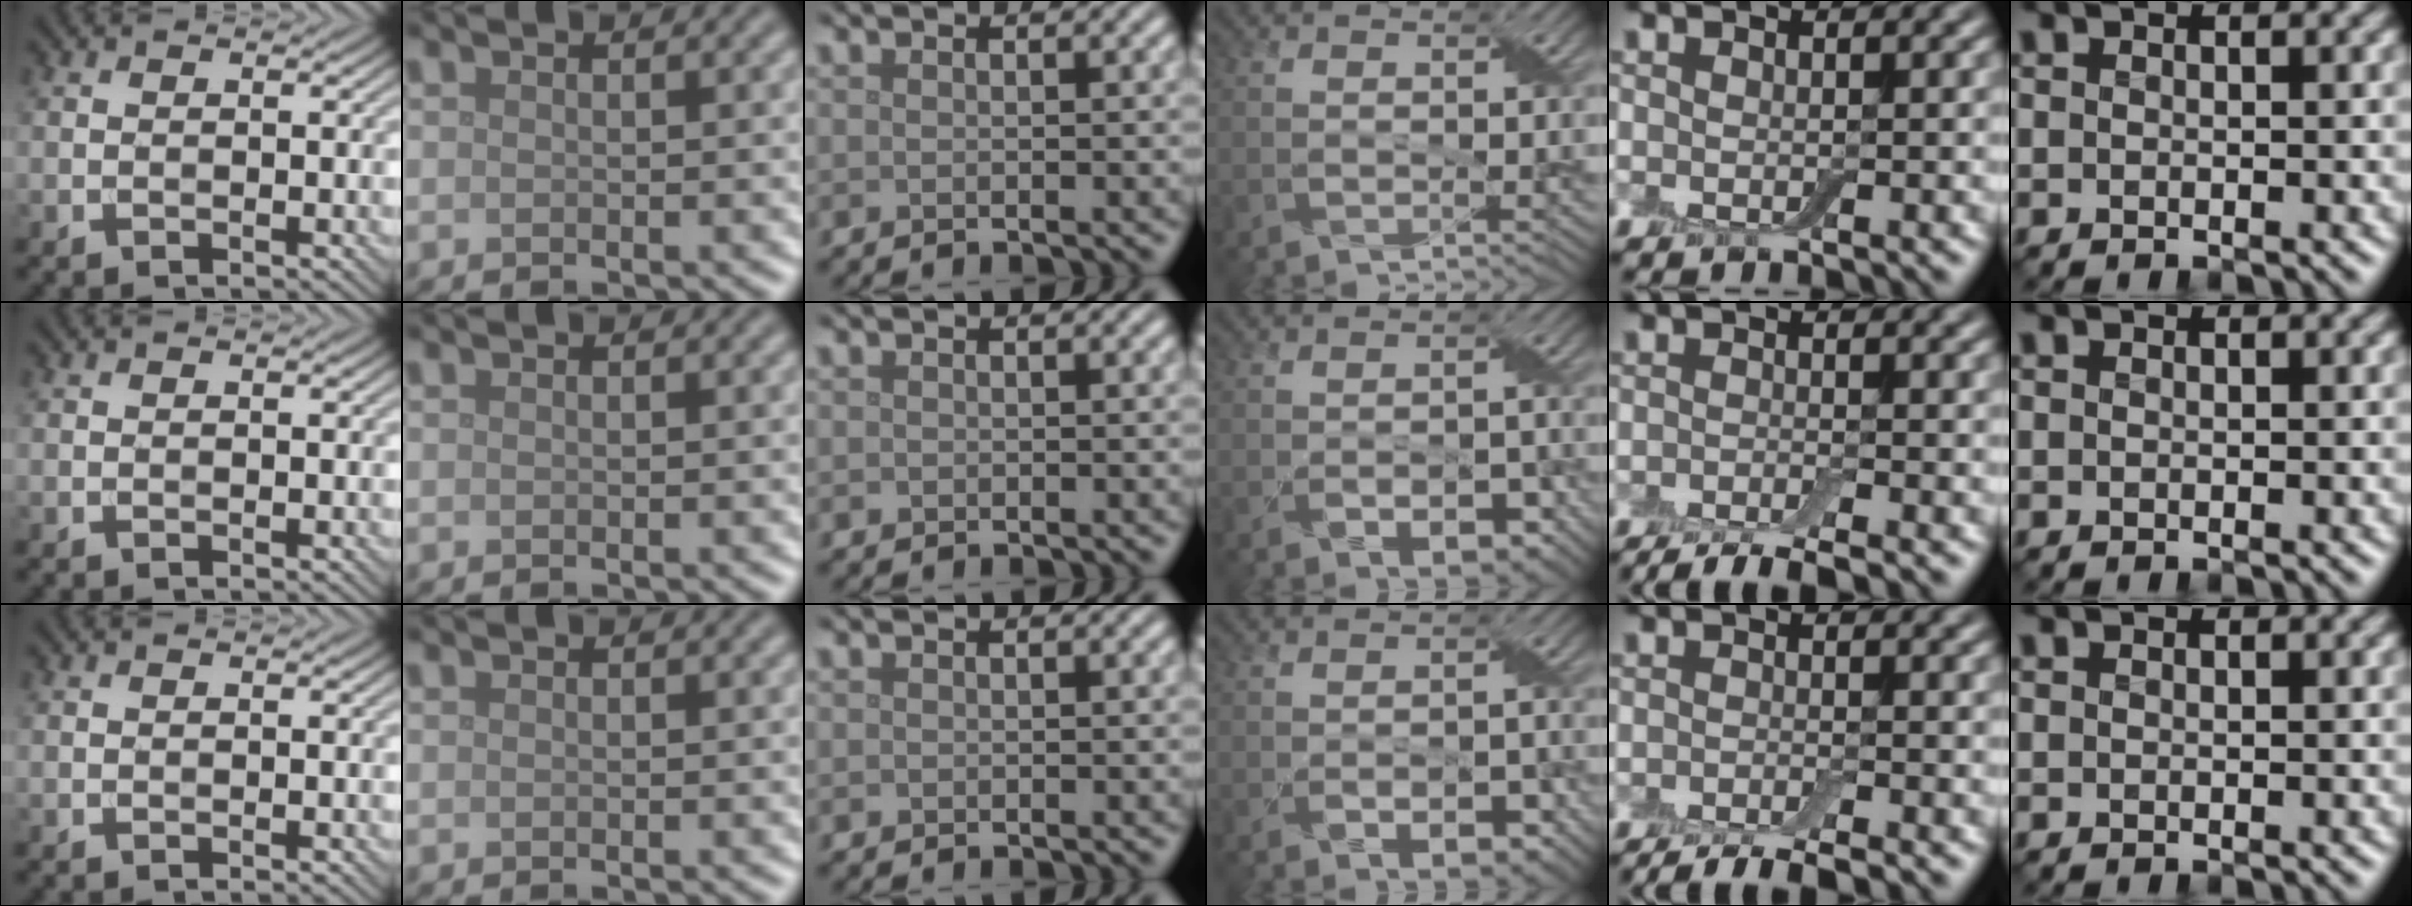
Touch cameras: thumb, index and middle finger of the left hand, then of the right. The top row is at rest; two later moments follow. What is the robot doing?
{"motion": "fold", "object": "cloth"}